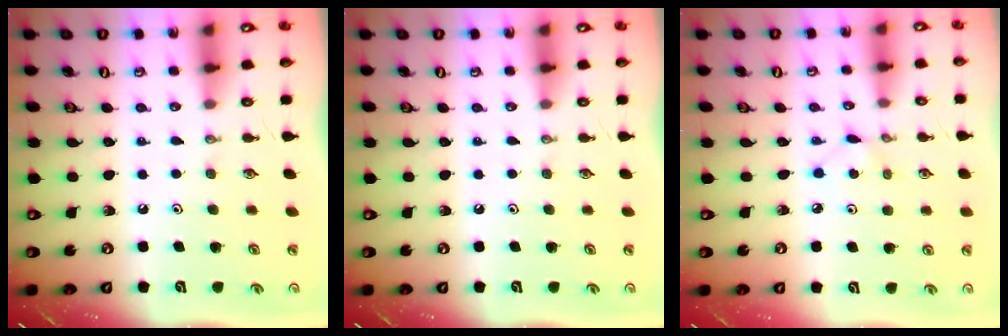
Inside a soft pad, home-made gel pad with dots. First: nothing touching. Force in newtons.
{"total": 0.0}
{"total": 2.9, "press": 2.9, "slide": 0.3}